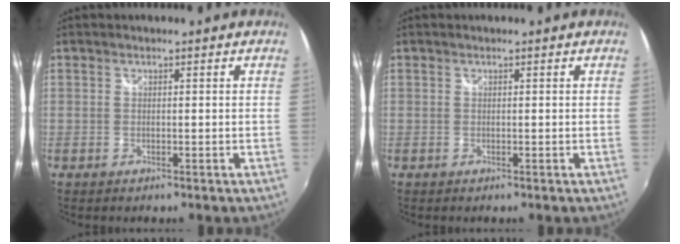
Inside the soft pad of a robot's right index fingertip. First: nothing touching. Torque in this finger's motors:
{"motor_torque": [0.00, 0.00, 0.00, 0.00]}